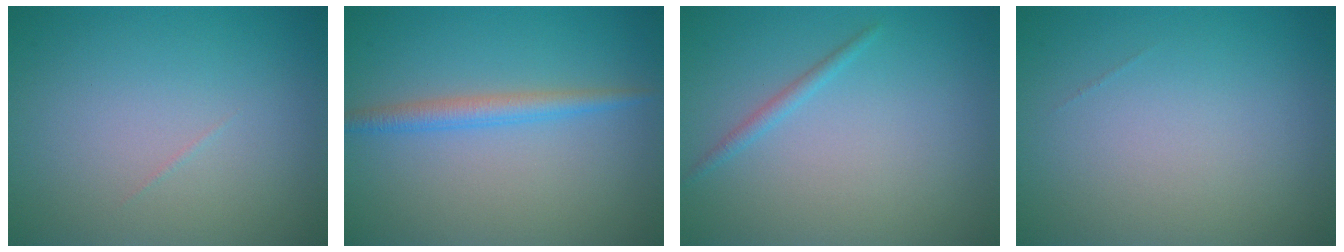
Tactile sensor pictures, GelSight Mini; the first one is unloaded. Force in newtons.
{"total": 2.2, "press": 2.2, "slide": 0.1}
{"total": 1.0, "press": 1.0, "slide": 0.0}
{"total": 0.0}